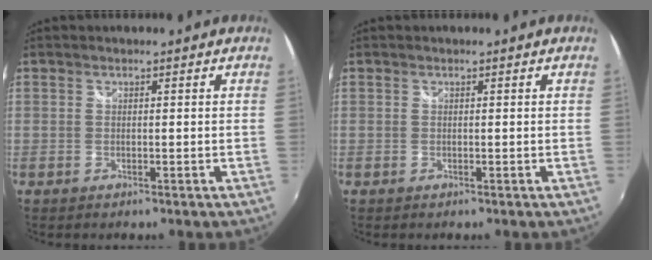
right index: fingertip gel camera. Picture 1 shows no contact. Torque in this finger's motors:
{"motor_torque": [-0.07, 0.07, 0.02, 0.00]}